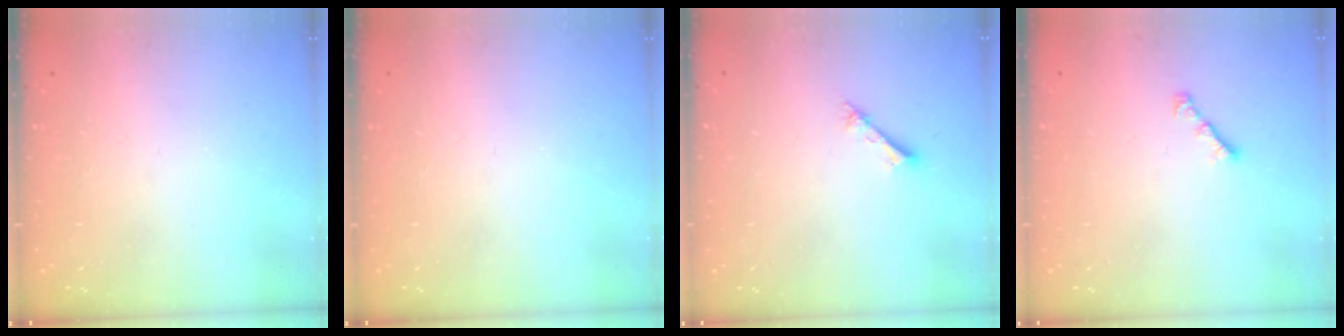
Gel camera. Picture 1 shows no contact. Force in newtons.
{"total": 0.0}
{"total": 1.2, "press": 1.2, "slide": 0.1}
{"total": 2.6, "press": 2.5, "slide": 0.7}